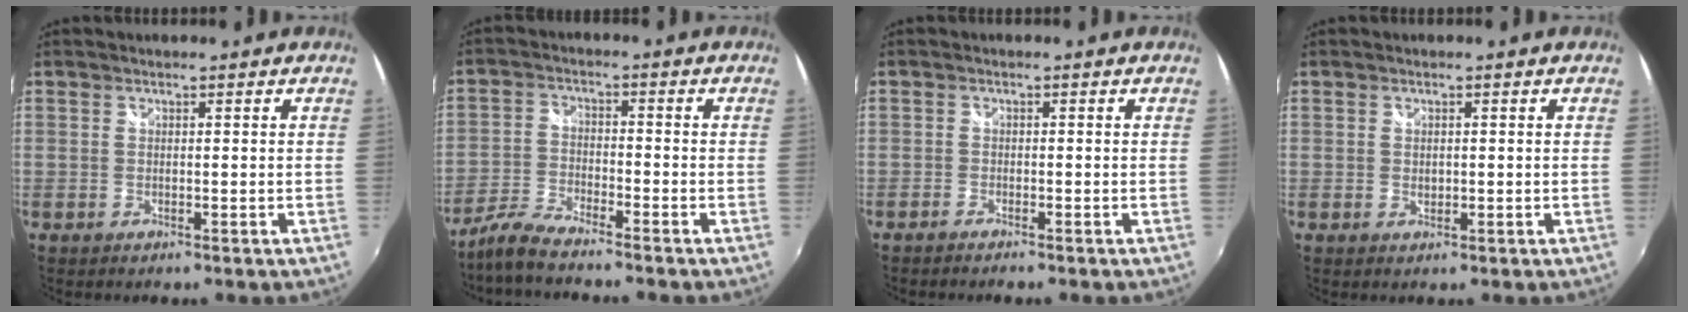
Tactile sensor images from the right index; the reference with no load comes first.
{"total": 6.1, "force": [-5.4, 0.8, 2.6], "torque": [-0.066, -0.003, -0.111]}
{"total": 1.6, "force": [-1.4, 0.2, 0.6], "torque": [-0.021, -0.008, -0.029]}
{"total": 1.1, "force": [0.1, 0.9, 0.5], "torque": [-0.010, -0.002, 0.002]}